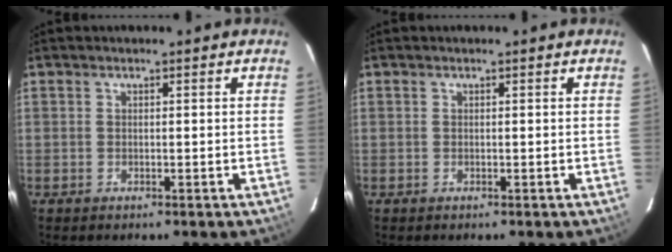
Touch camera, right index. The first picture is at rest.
{"total": 0.0}